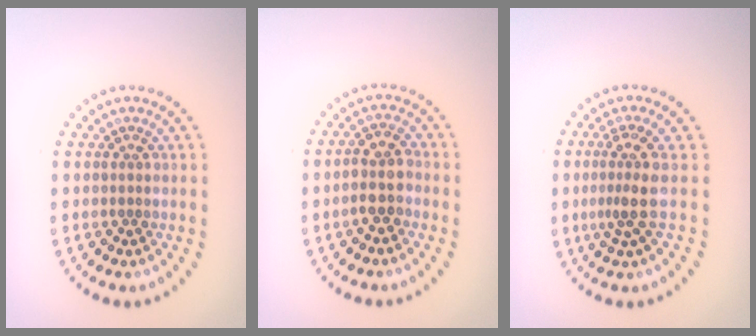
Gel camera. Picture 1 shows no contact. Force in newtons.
{"total": 2.8, "press": 2.6, "slide": 1.0}
{"total": 2.8, "press": 2.1, "slide": 1.9}